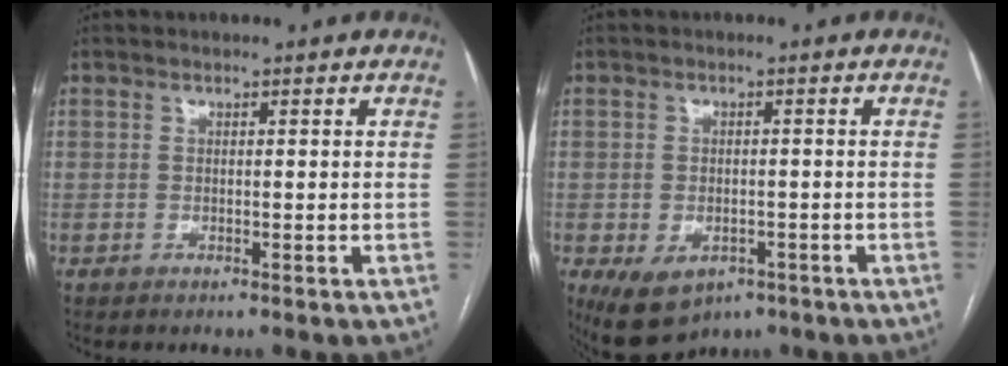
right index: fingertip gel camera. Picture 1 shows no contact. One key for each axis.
{"total": 7.9, "fx": -4.2, "fy": 5.1, "fz": 4.3, "tx": -0.073, "ty": 0.000, "tz": -0.051}